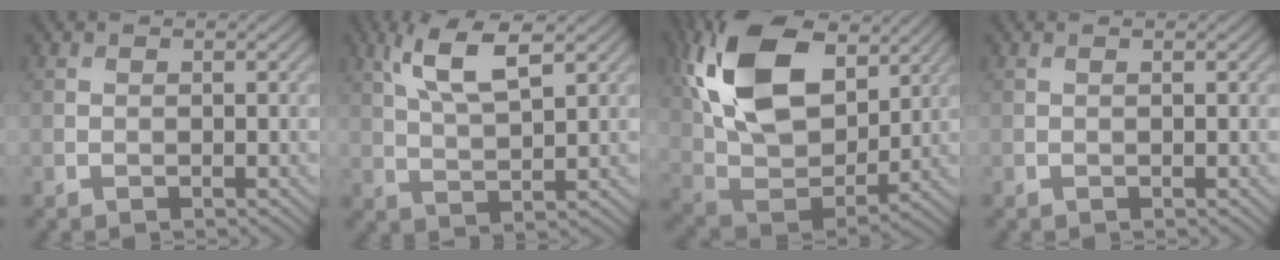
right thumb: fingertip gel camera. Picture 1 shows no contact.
{"total": 7.5, "force": [3.8, 2.5, 6.0], "torque": [-0.130, 0.006, 0.077]}
{"total": 17.8, "force": [7.5, 10.7, 12.1], "torque": [-0.278, 0.017, 0.141]}
{"total": 0.0}